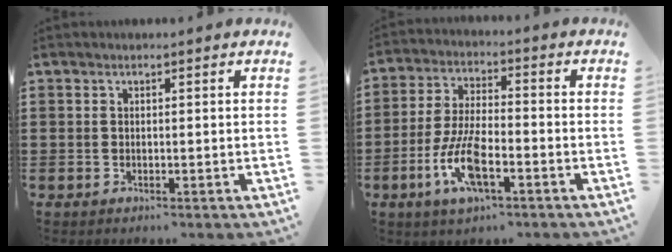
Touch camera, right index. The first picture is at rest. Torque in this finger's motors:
{"motor_torque": [2.14, 0.00, 1.05, 0.21]}